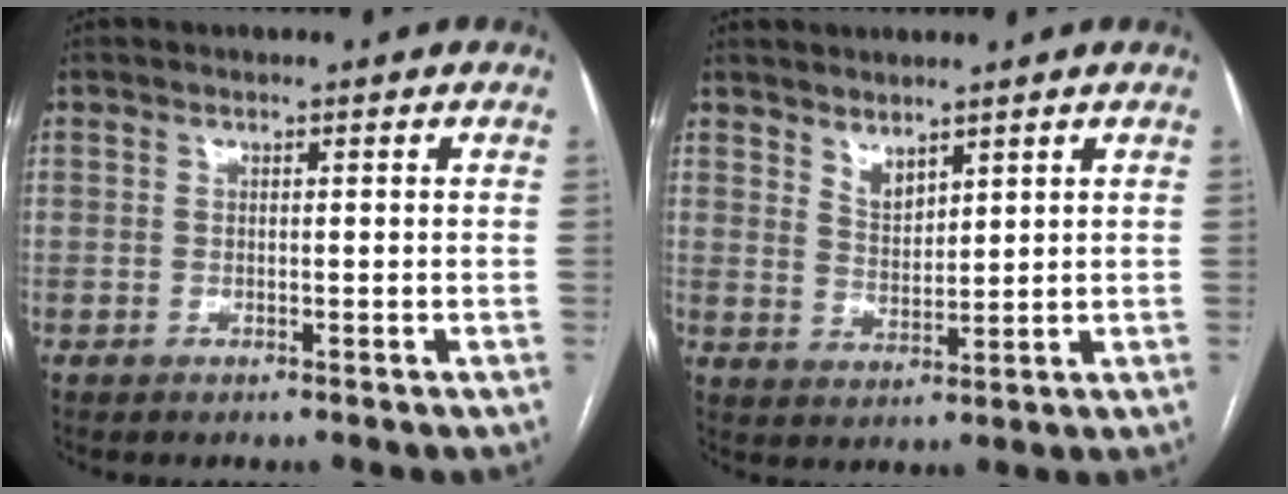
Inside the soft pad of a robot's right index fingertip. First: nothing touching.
{"total": 3.3, "force": [2.6, 1.3, 1.5], "torque": [-0.029, -0.007, 0.058]}